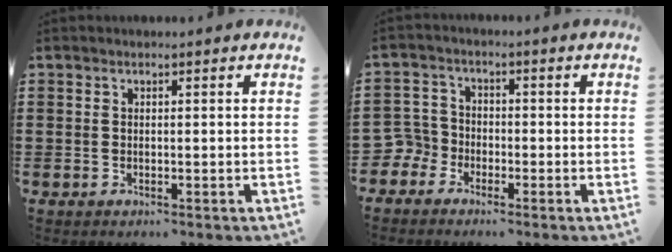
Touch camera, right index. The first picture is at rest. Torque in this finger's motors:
{"motor_torque": [-0.84, 1.29, -0.02, -0.02]}